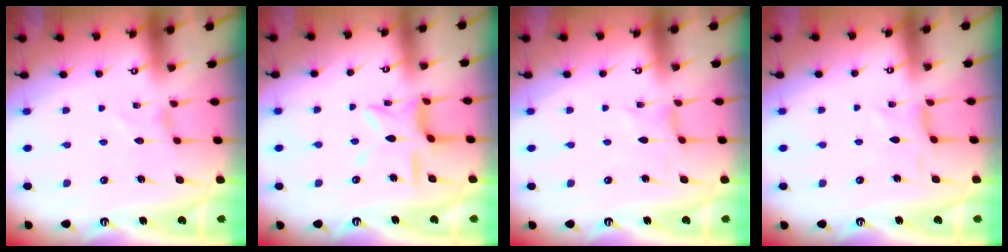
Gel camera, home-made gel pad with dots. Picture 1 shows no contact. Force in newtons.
{"total": 9.8, "press": 9.8, "slide": 0.7}
{"total": 0.0}
{"total": 1.6, "press": 1.5, "slide": 0.5}